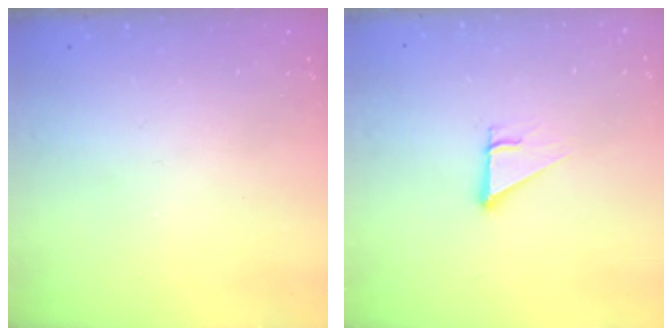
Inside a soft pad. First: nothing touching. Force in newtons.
{"total": 2.5, "press": 2.5, "slide": 0.2}